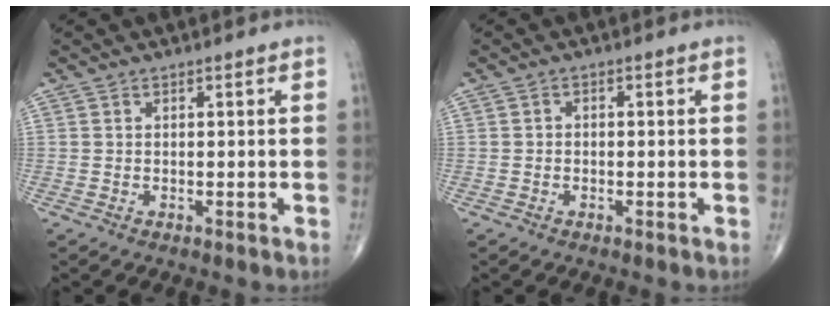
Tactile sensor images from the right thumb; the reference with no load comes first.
{"total": 0.8, "force": [-0.2, 0.6, 0.4], "torque": [-0.003, 0.002, -0.008]}